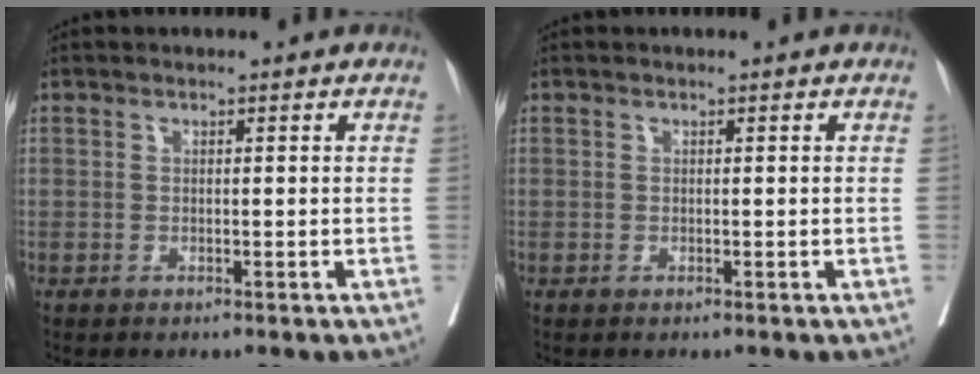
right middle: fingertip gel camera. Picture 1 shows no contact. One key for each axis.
{"total": 0.0}